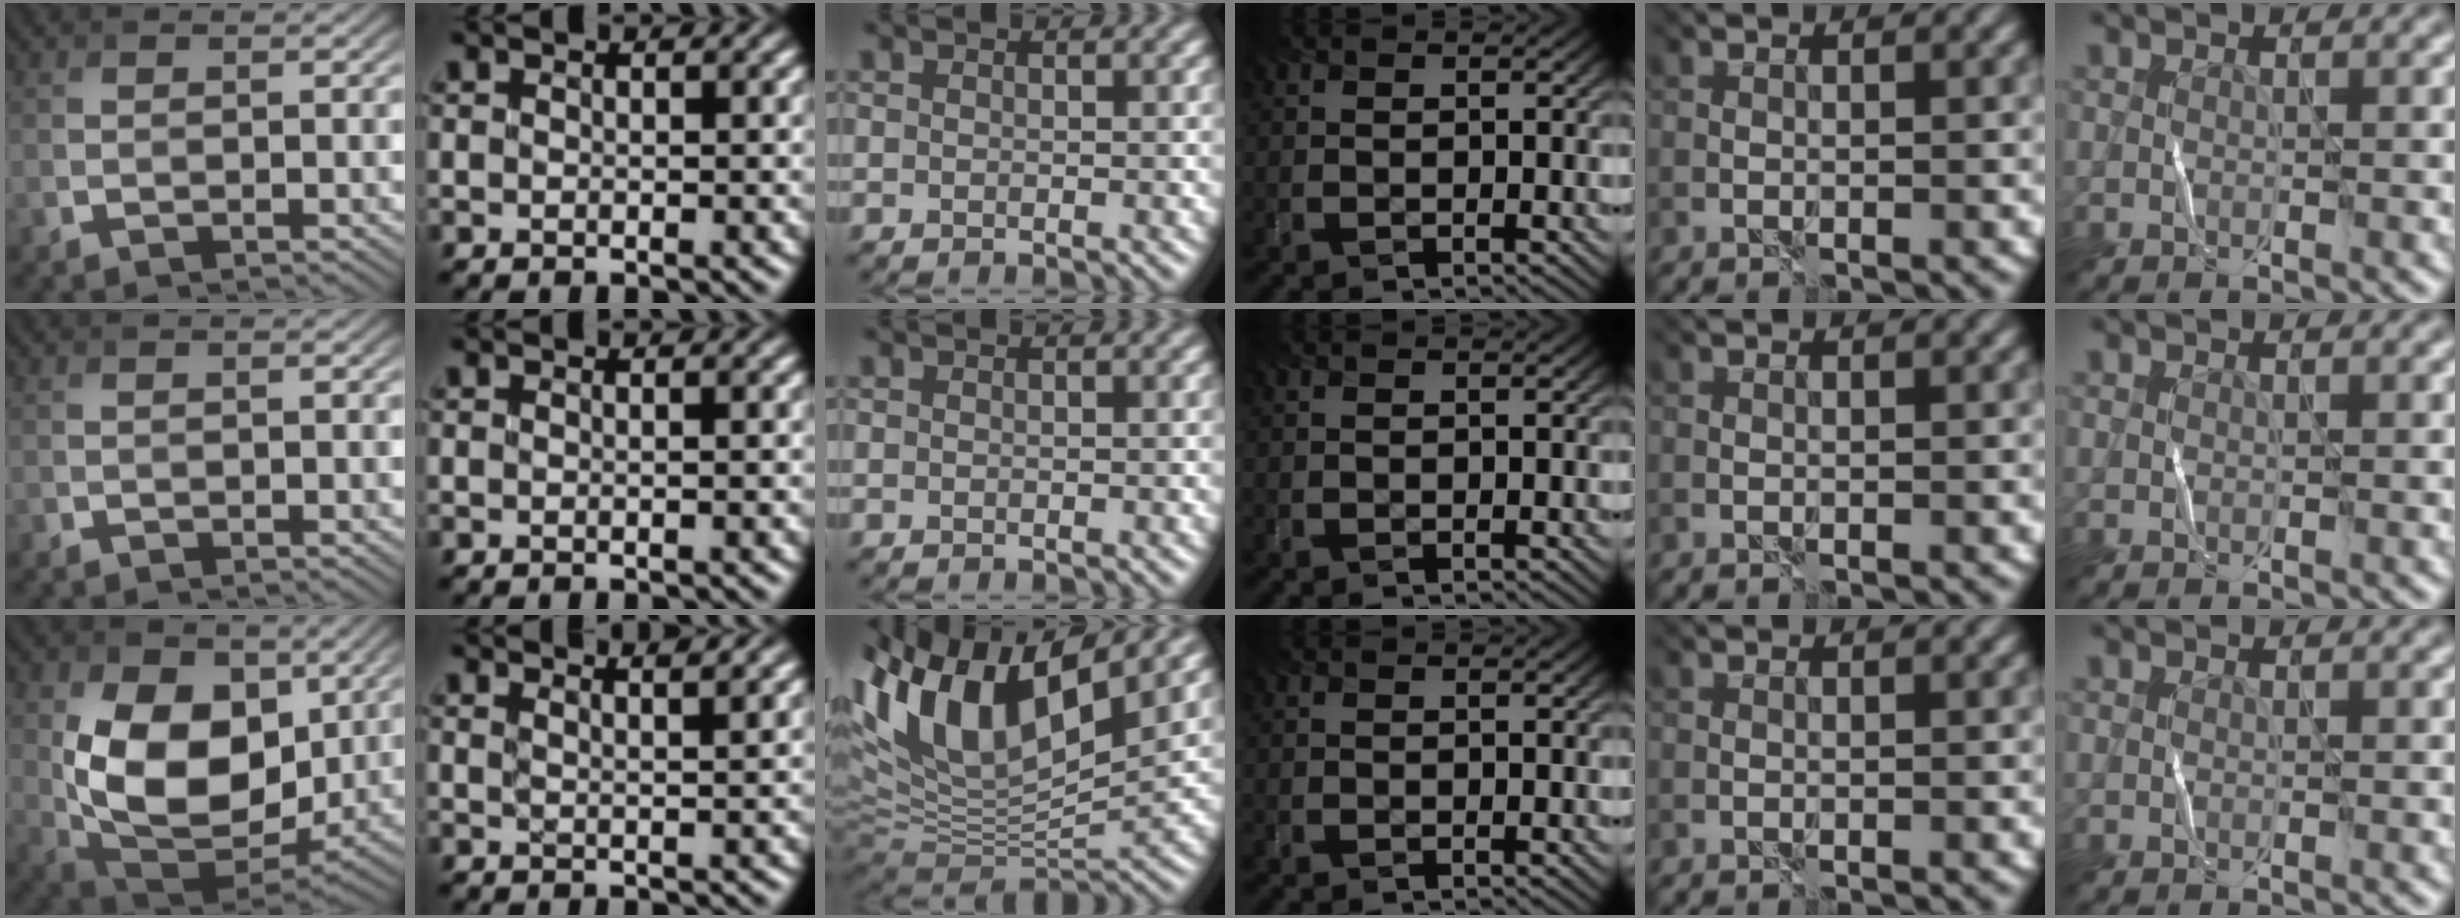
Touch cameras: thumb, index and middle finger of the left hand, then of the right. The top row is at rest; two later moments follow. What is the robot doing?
{"motion": "fold", "object": "bandana"}